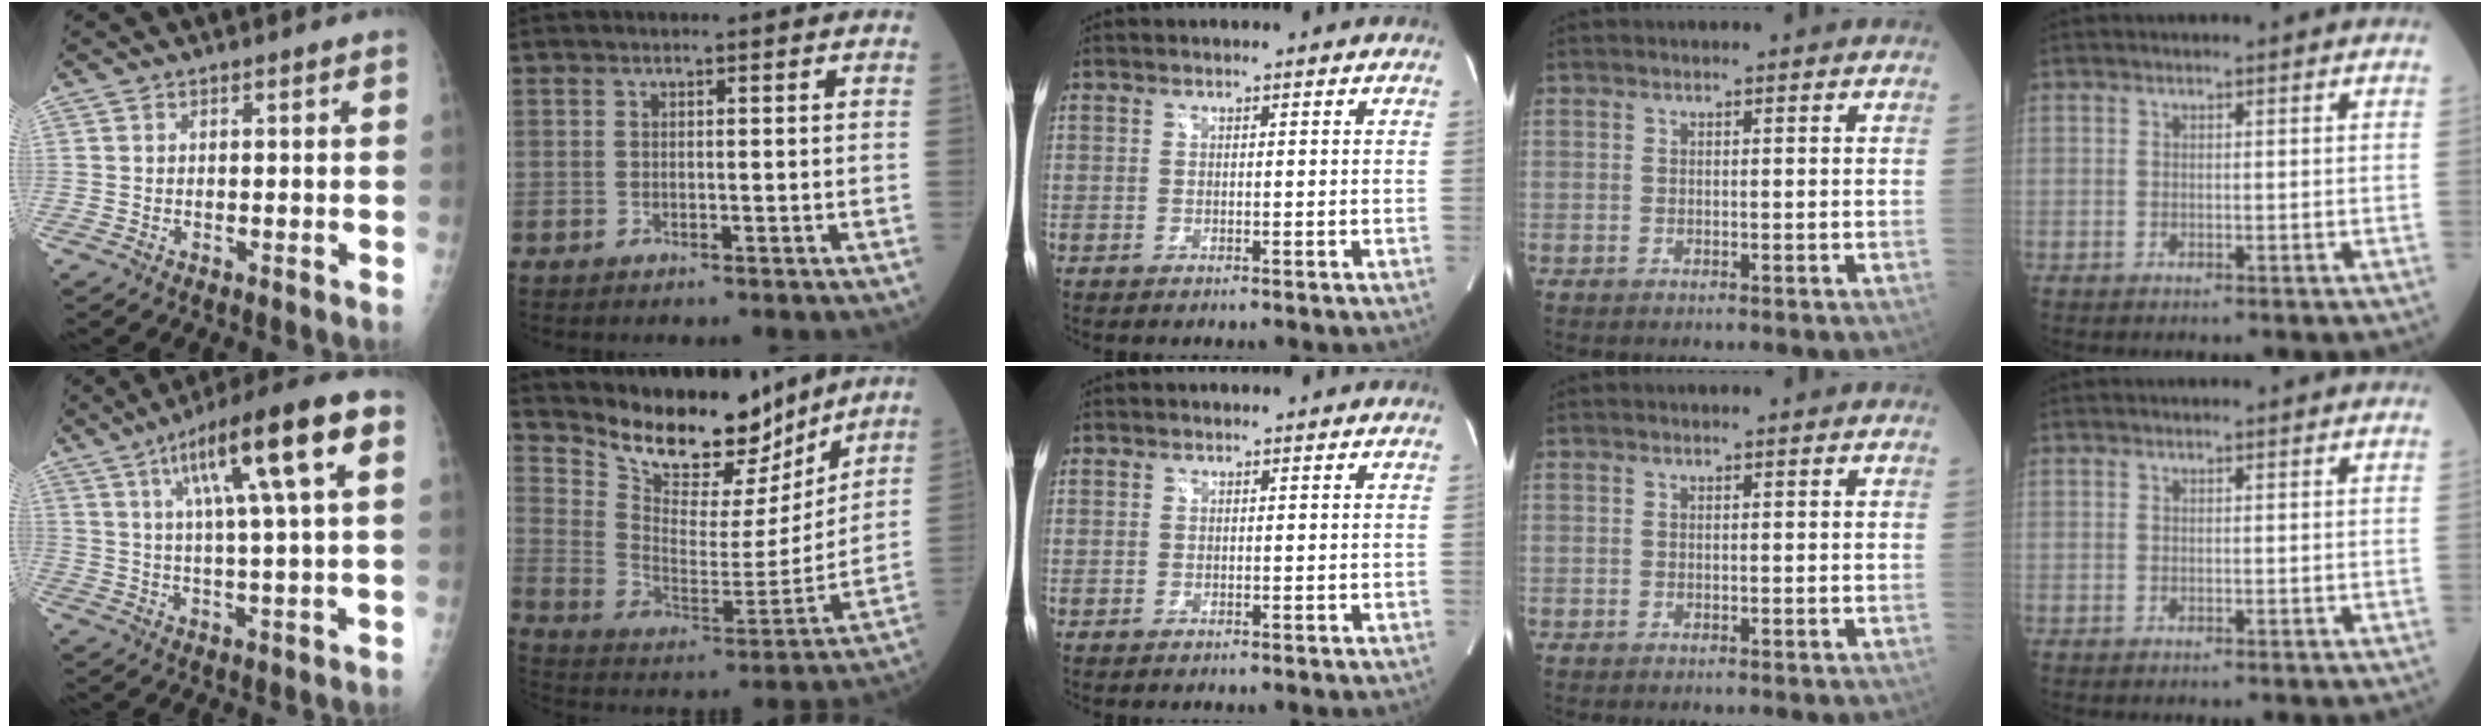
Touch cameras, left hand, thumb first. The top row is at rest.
{"thumb": {"total": 17.2, "force": [6.1, 2.3, 15.9], "torque": [-0.252, 0.014, 0.091]}, "index": {"total": 15.9, "force": [14.2, 4.7, 5.5], "torque": [-0.107, -0.029, 0.234]}, "middle": {"total": 0.6, "force": [0.4, 0.4, 0.0], "torque": [0.000, 0.003, 0.007]}}